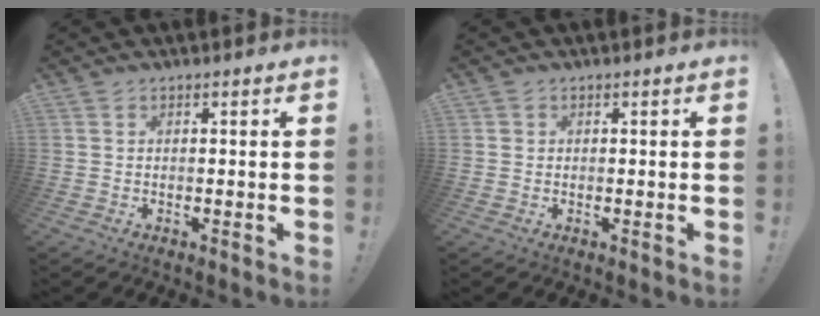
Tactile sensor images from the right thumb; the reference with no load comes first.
{"total": 0.7, "force": [0.2, 0.6, 0.0], "torque": [0.007, -0.002, 0.003]}